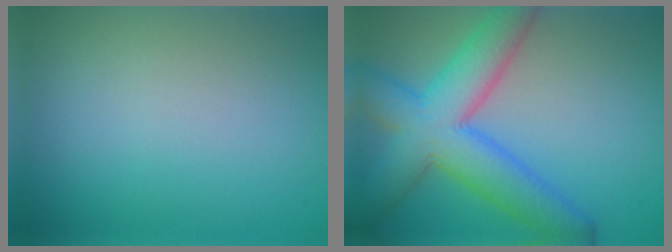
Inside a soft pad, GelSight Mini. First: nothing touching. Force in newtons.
{"total": 9.2, "press": 9.2, "slide": 0.3}